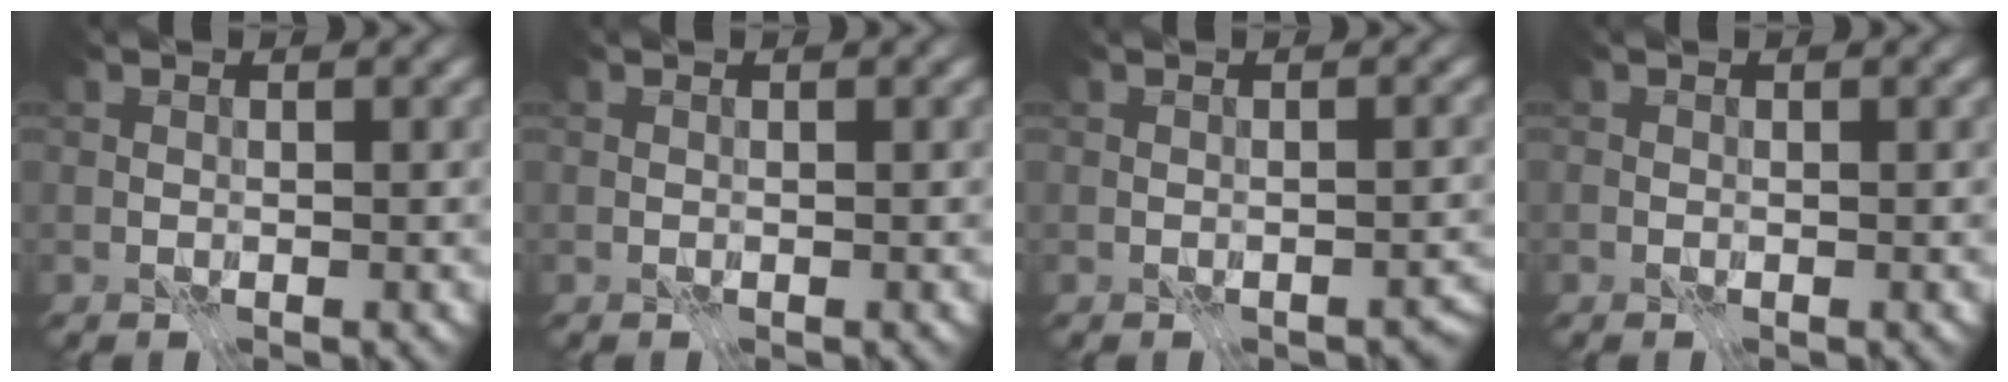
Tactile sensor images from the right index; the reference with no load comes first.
{"total": 0.0}
{"total": 1.7, "force": [-1.1, 0.9, 0.9], "torque": [-0.007, -0.007, -0.011]}
{"total": 0.0}